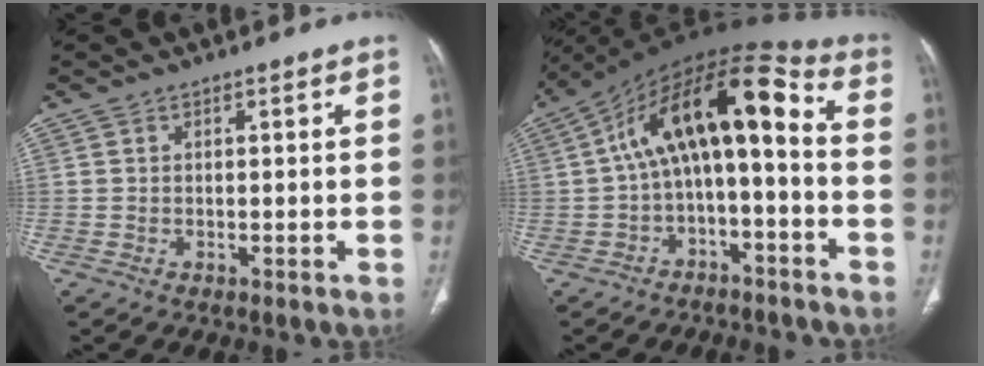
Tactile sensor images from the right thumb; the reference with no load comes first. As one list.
[{"total": 16.2, "force": [-1.1, 6.9, 14.6], "torque": [-0.226, 0.091, -0.021]}]